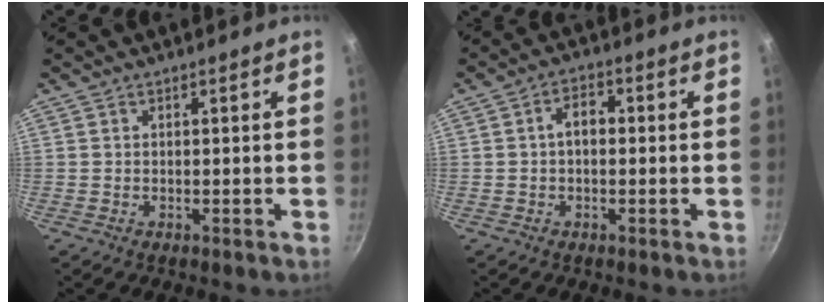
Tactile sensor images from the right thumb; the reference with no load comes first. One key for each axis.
{"total": 3.7, "fx": 0.0, "fy": 2.3, "fz": 2.9, "tx": -0.037, "ty": 0.017, "tz": -0.006}